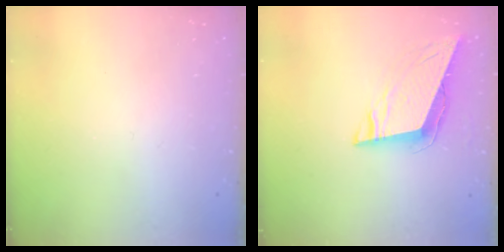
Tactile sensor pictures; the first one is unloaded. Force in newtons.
{"total": 9.2, "press": 8.9, "slide": 2.2}